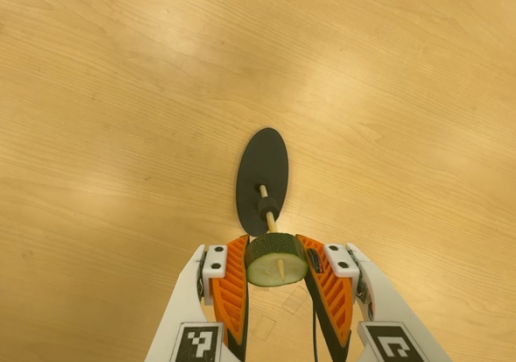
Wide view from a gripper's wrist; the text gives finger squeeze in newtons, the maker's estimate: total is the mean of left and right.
{"total": 12.1, "left": 11.6, "right": 12.7}